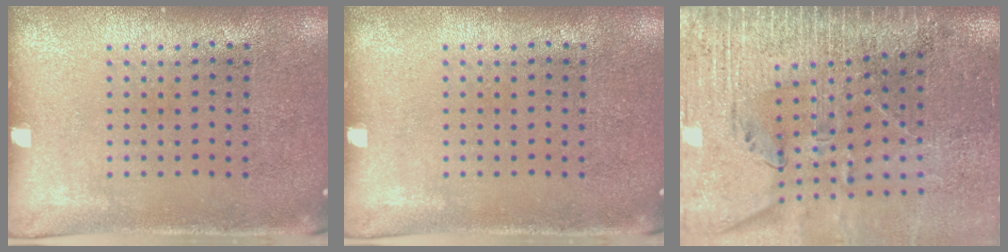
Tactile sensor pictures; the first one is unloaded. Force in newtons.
{"total": 0.0}
{"total": 3.9, "press": 3.4, "slide": 1.9}